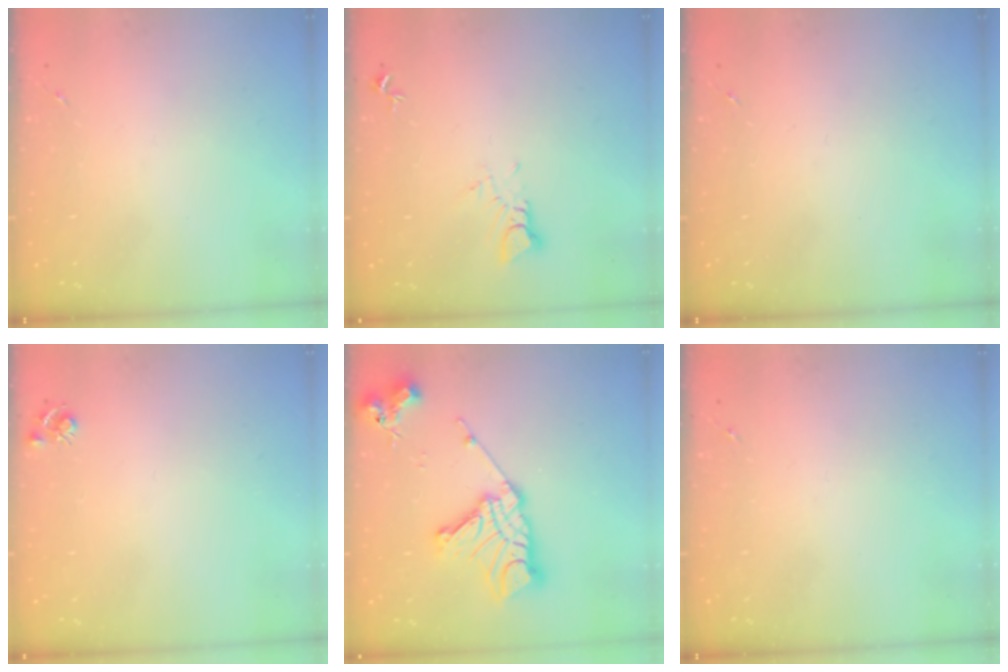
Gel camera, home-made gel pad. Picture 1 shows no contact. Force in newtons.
{"total": 3.5, "press": 3.5, "slide": 0.2}
{"total": 0.0}
{"total": 4.8, "press": 4.7, "slide": 0.7}
{"total": 19.3, "press": 19.2, "slide": 1.8}
{"total": 0.0}